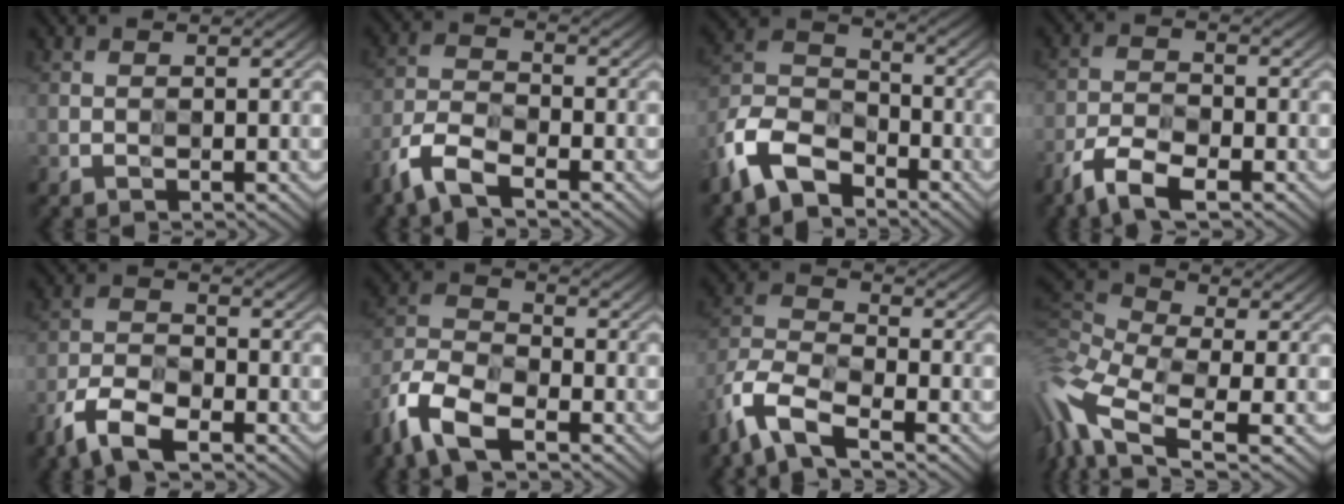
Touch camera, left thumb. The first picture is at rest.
{"total": 6.4, "force": [-5.3, 1.9, 3.1], "torque": [-0.065, -0.004, -0.117]}
{"total": 9.3, "force": [-6.8, 4.8, 4.1], "torque": [-0.087, -0.006, -0.153]}
{"total": 6.0, "force": [-4.9, 1.9, 2.8], "torque": [-0.053, -0.003, -0.099]}
{"total": 6.6, "force": [-5.3, 2.4, 3.1], "torque": [-0.060, -0.003, -0.110]}
{"total": 9.9, "force": [-7.0, 4.3, 5.4], "torque": [-0.121, -0.015, -0.151]}
{"total": 8.6, "force": [-6.6, 2.9, 4.8], "torque": [-0.107, -0.012, -0.148]}
{"total": 12.5, "force": [-3.5, 6.9, 9.8], "torque": [-0.259, -0.006, -0.058]}